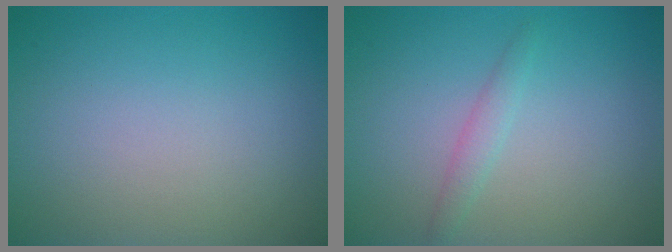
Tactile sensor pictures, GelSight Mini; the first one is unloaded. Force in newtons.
{"total": 1.2, "press": 1.2, "slide": 0.1}